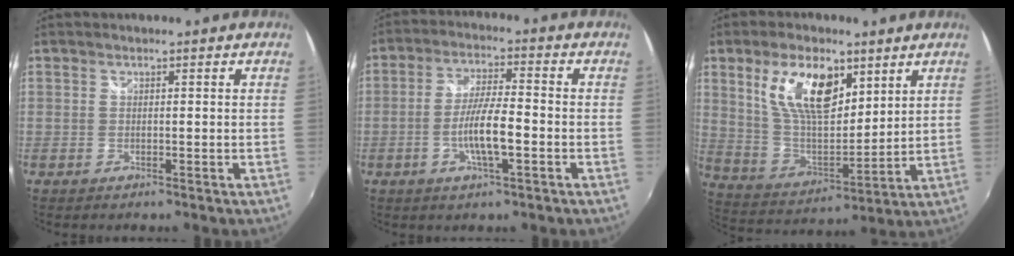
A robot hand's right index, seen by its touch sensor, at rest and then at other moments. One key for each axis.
{"total": 7.9, "fx": -2.5, "fy": 1.3, "fz": 7.4, "tx": -0.141, "ty": -0.002, "tz": -0.046}
{"total": 15.7, "fx": 7.6, "fy": 7.5, "fz": 11.6, "tx": -0.212, "ty": 0.008, "tz": 0.152}